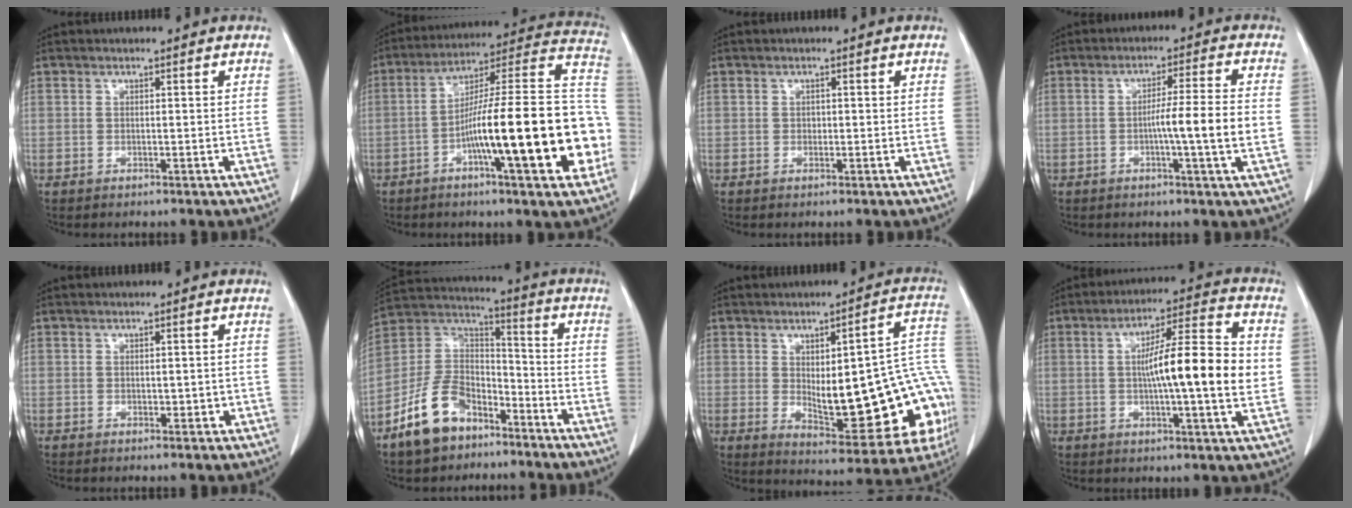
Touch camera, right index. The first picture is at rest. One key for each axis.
{"total": 23.9, "fx": -6.2, "fy": 2.6, "fz": 22.9, "tx": -0.276, "ty": 0.021, "tz": -0.096}
{"total": 0.6, "fx": 0.0, "fy": 0.5, "fz": 0.2, "tx": -0.002, "ty": 0.002, "tz": -0.001}
{"total": 7.7, "fx": -1.2, "fy": -0.9, "fz": 7.5, "tx": -0.117, "ty": 0.001, "tz": -0.020}
{"total": 1.4, "fx": -0.1, "fy": 0.9, "fz": 1.1, "tx": -0.011, "ty": 0.001, "tz": 0.002}
{"total": 12.8, "fx": -8.0, "fy": 7.5, "fz": 6.7, "tx": -0.145, "ty": 0.022, "tz": -0.152}
{"total": 22.0, "fx": -2.0, "fy": 6.4, "fz": 20.9, "tx": -0.197, "ty": 0.023, "tz": 0.000}
{"total": 14.5, "fx": 0.4, "fy": 1.0, "fz": 14.4, "tx": -0.226, "ty": 0.010, "tz": -0.002}